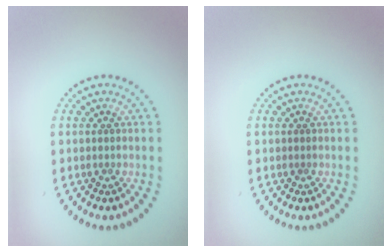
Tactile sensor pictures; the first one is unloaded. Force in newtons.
{"total": 0.0}